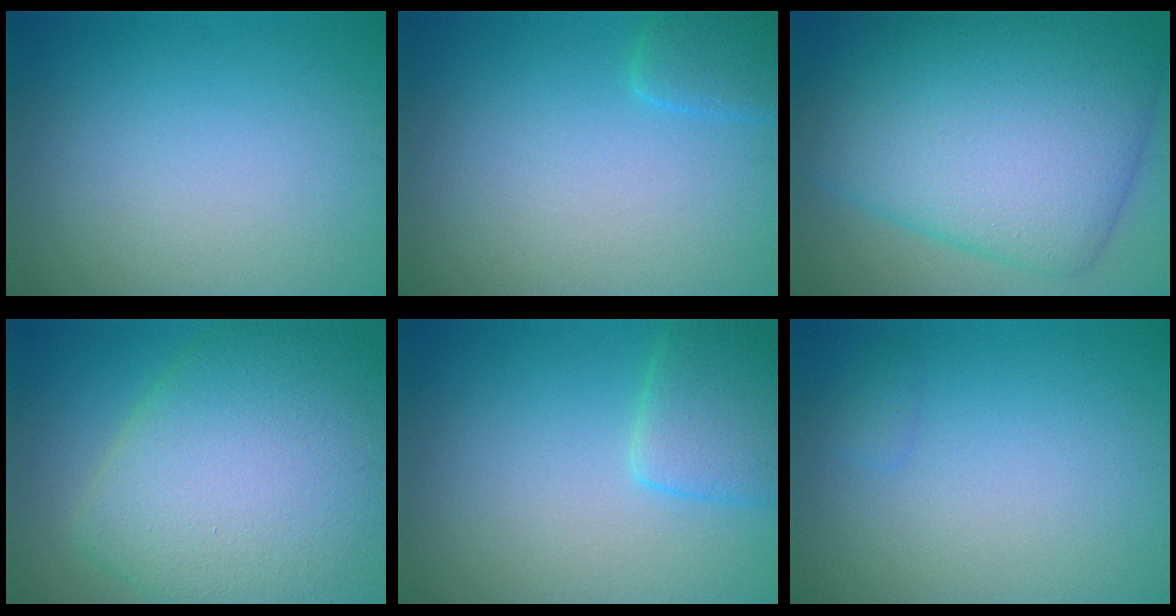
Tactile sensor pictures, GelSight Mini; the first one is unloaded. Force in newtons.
{"total": 1.9, "press": 1.9, "slide": 0.3}
{"total": 14.6, "press": 14.6, "slide": 0.1}
{"total": 12.2, "press": 12.2, "slide": 0.7}
{"total": 3.6, "press": 3.6, "slide": 0.2}
{"total": 0.6, "press": 0.6, "slide": 0.1}